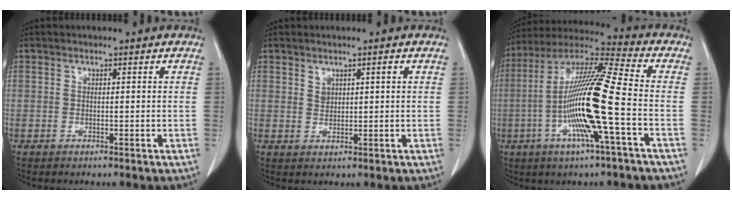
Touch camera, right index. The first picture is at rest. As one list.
[{"total": 1.9, "force": [1.0, 0.8, 1.4], "torque": [-0.025, 0.002, 0.022]}, {"total": 17.2, "force": [-3.7, 0.1, 16.8], "torque": [-0.331, -0.002, -0.082]}]